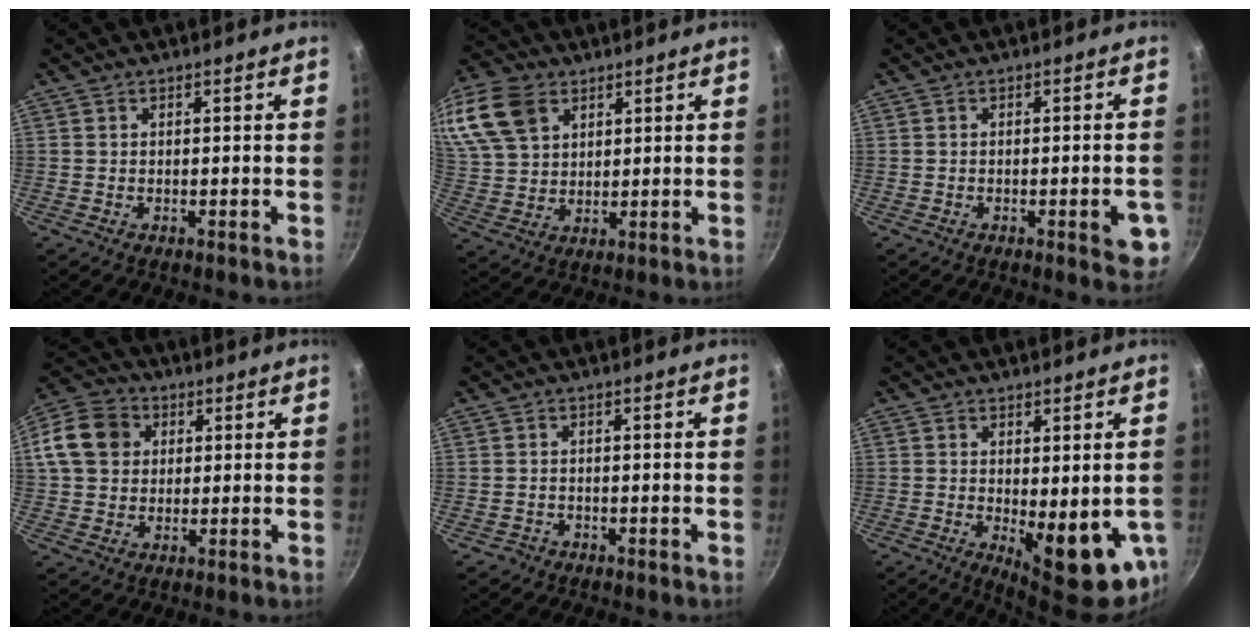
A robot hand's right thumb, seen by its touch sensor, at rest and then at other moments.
{"total": 16.5, "force": [8.0, 11.3, 9.0], "torque": [-0.194, 0.000, 0.159]}
{"total": 5.2, "force": [-1.8, 1.6, 4.6], "torque": [-0.045, 0.004, -0.022]}
{"total": 11.5, "force": [2.5, 9.5, 6.0], "torque": [-0.092, 0.016, 0.031]}
{"total": 1.3, "force": [-0.9, 0.9, 0.1], "torque": [-0.004, 0.014, -0.010]}
{"total": 13.4, "force": [-2.2, 5.1, 12.2], "torque": [-0.133, -0.016, -0.014]}